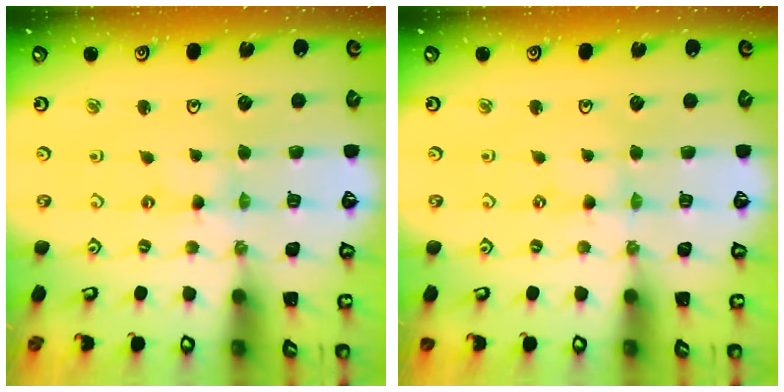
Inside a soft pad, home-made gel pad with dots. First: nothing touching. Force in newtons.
{"total": 0.9, "press": 0.9, "slide": 0.3}